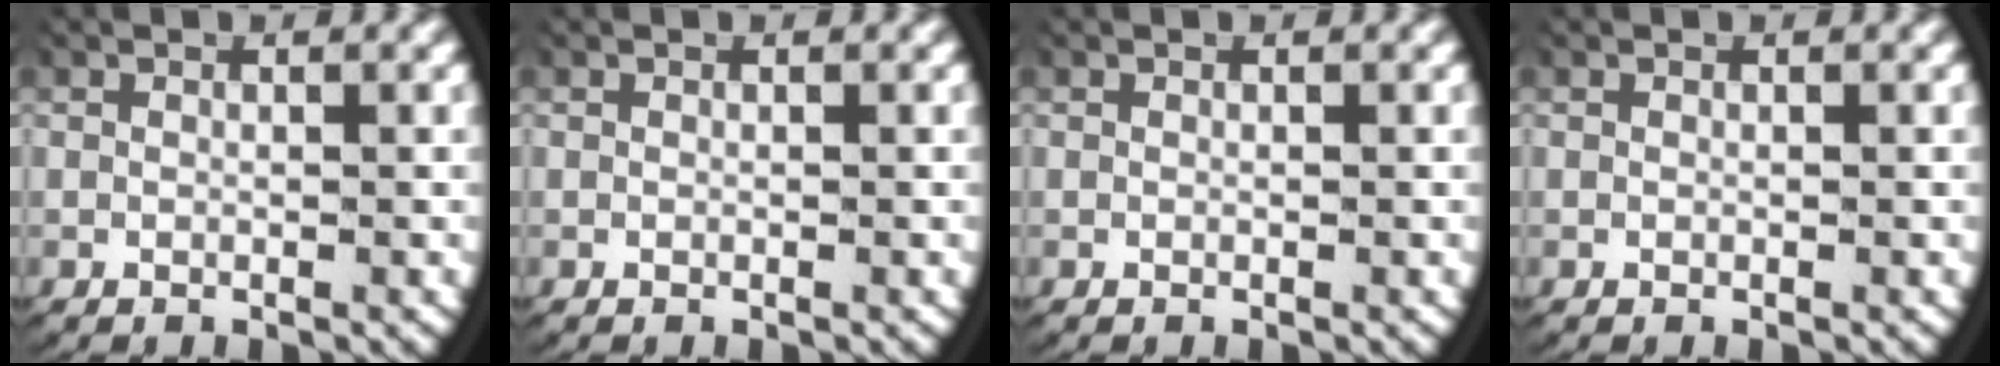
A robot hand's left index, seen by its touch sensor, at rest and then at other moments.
{"total": 0.0}
{"total": 0.0}
{"total": 0.0}